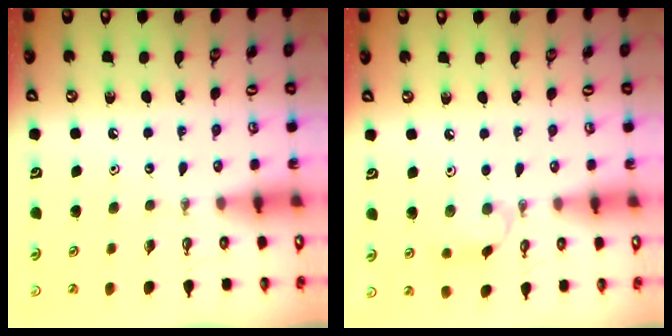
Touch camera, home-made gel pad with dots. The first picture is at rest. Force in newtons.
{"total": 7.8, "press": 7.3, "slide": 2.7}